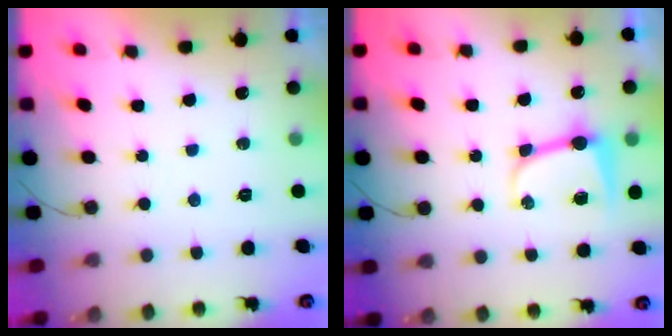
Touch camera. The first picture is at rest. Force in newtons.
{"total": 8.5, "press": 8.5, "slide": 0.7}